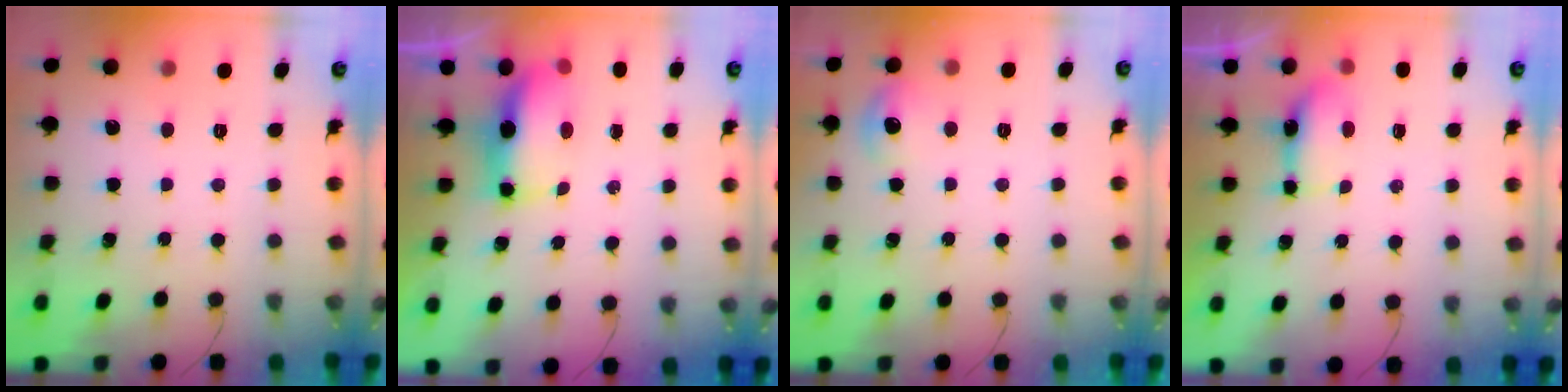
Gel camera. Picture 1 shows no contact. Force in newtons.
{"total": 10.3, "press": 8.6, "slide": 5.7}
{"total": 7.2, "press": 7.0, "slide": 1.7}
{"total": 12.4, "press": 6.0, "slide": 10.9}